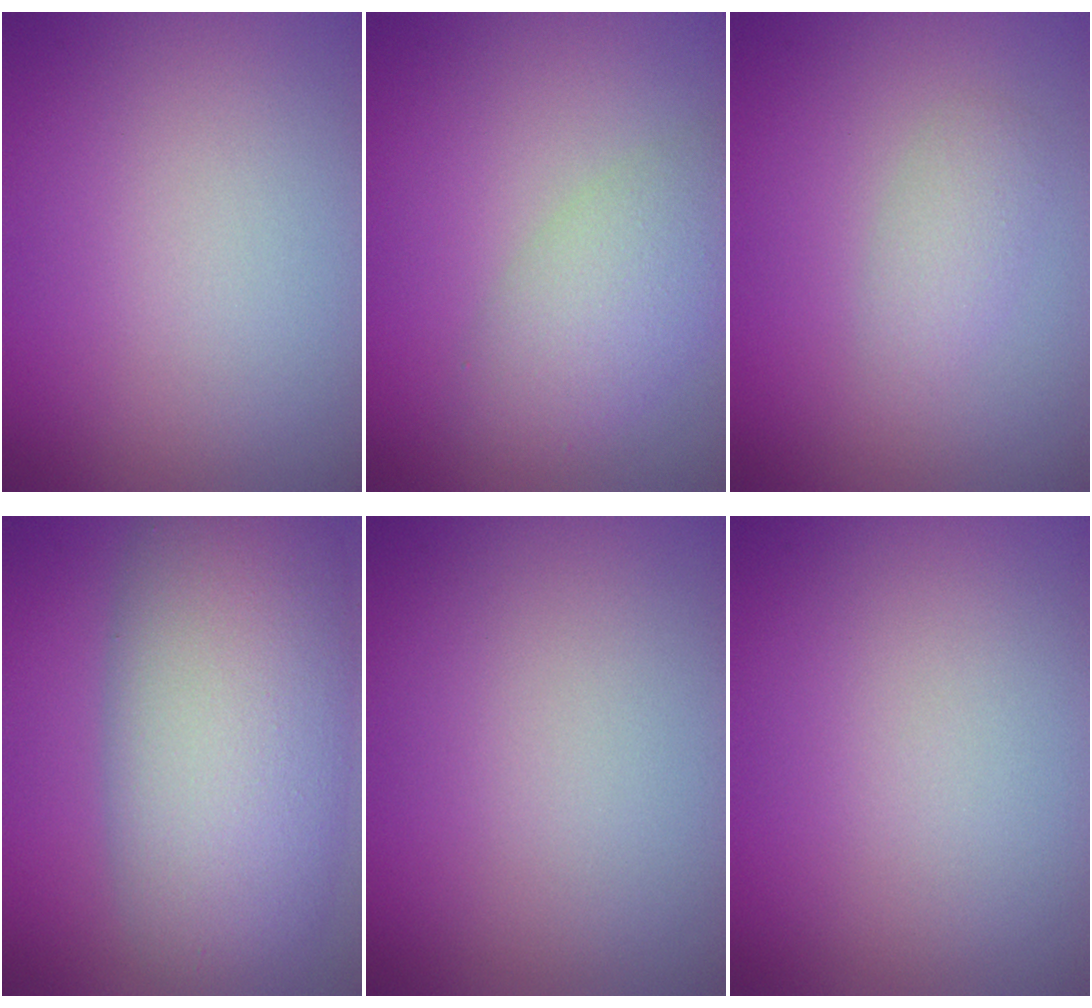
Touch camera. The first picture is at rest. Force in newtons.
{"total": 4.2, "press": 4.2, "slide": 0.1}
{"total": 1.8, "press": 1.8, "slide": 0.0}
{"total": 11.6, "press": 11.6, "slide": 0.9}
{"total": 0.0}
{"total": 0.0}